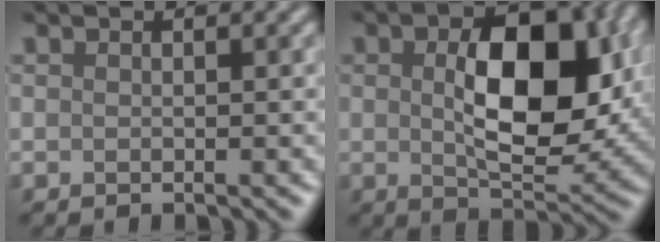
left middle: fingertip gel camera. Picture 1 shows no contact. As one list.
[{"total": 10.1, "force": [0.8, 5.4, 8.5], "torque": [-0.137, -0.002, 0.019]}]